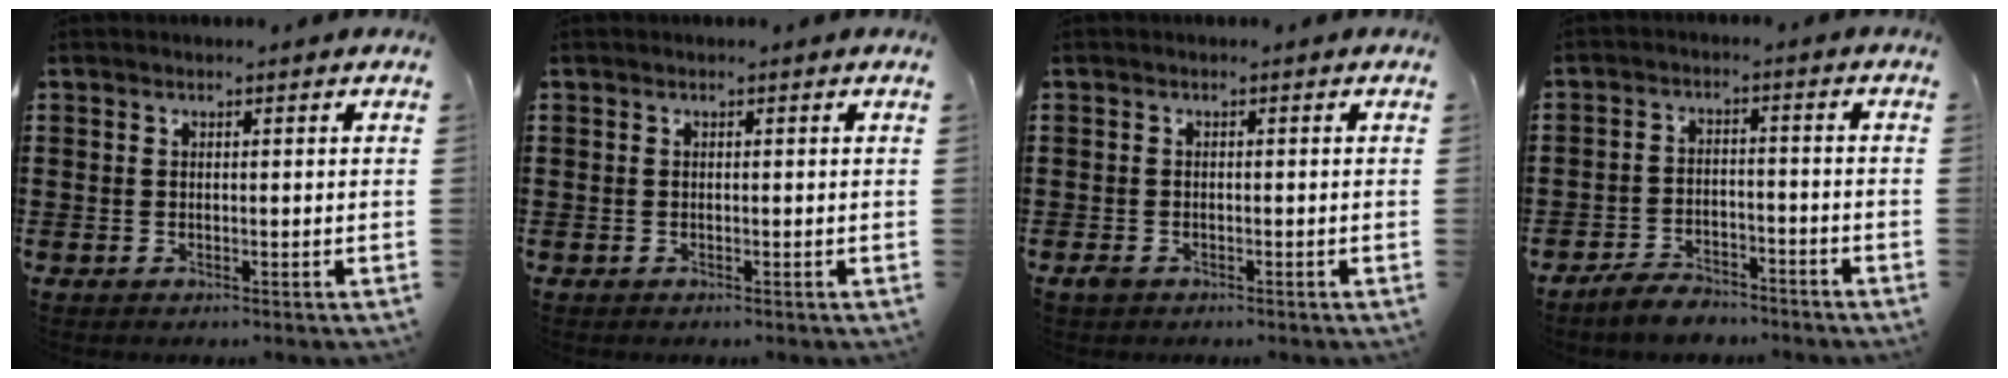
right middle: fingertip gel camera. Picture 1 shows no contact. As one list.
[{"total": 0.0}, {"total": 1.0, "force": [-0.7, 0.6, 0.3], "torque": [-0.008, 0.000, -0.014]}, {"total": 4.0, "force": [-3.9, 0.8, 0.6], "torque": [-0.022, 0.007, -0.081]}]